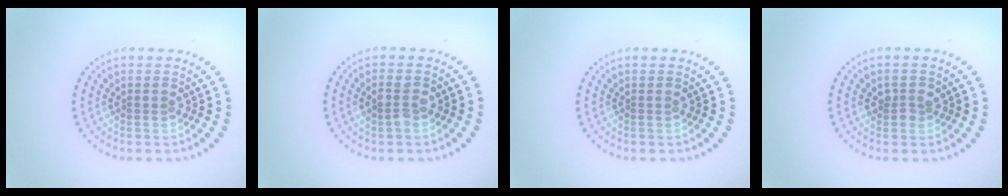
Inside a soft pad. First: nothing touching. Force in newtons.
{"total": 2.0, "press": 2.0, "slide": 0.2}
{"total": 0.0}
{"total": 1.3, "press": 1.2, "slide": 0.4}